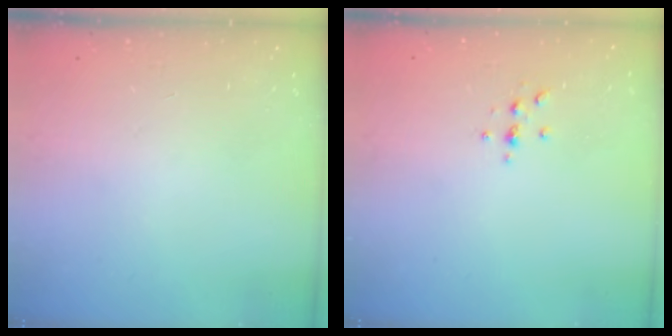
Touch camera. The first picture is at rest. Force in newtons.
{"total": 2.3, "press": 2.2, "slide": 0.2}